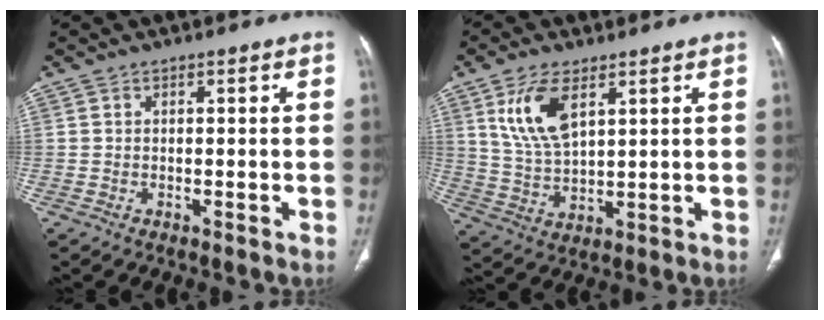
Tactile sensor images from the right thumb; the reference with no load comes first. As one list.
[{"total": 10.0, "force": [4.6, 4.6, 7.6], "torque": [-0.148, -0.018, 0.099]}]